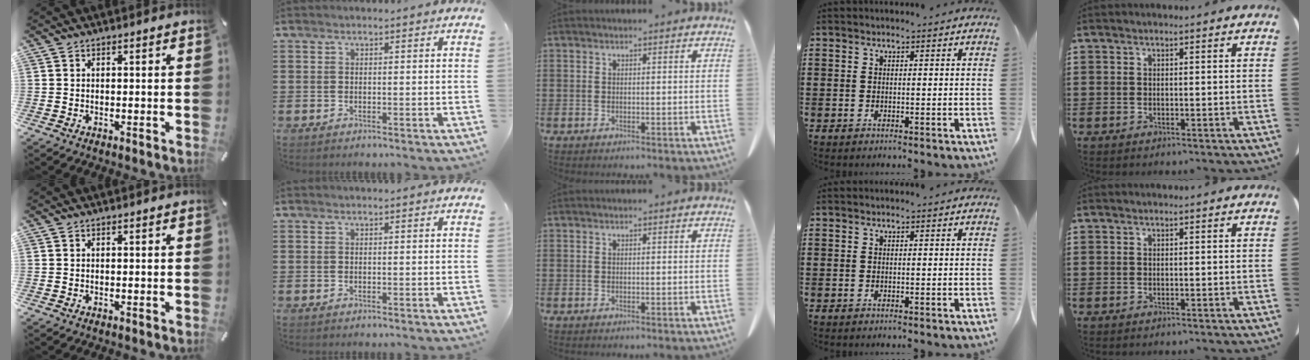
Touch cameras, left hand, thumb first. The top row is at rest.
{}